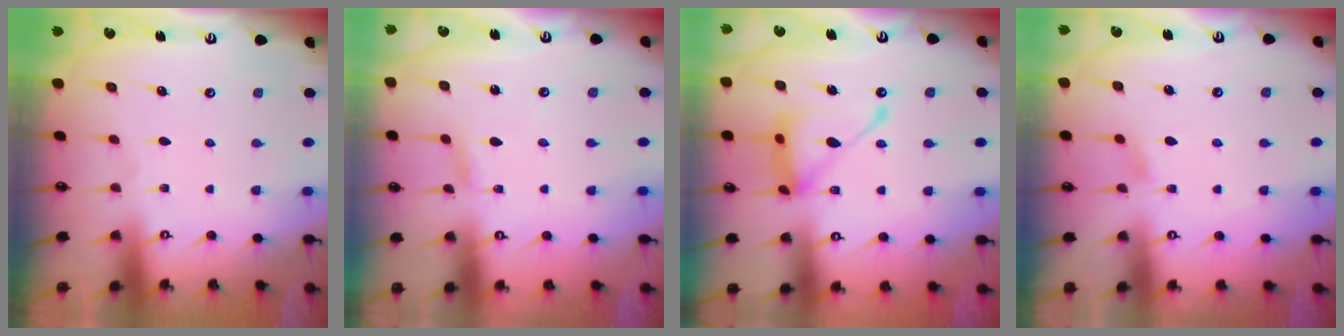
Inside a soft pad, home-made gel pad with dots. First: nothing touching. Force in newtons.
{"total": 2.2, "press": 2.2, "slide": 0.2}
{"total": 17.3, "press": 17.2, "slide": 1.4}
{"total": 5.2, "press": 5.1, "slide": 0.6}